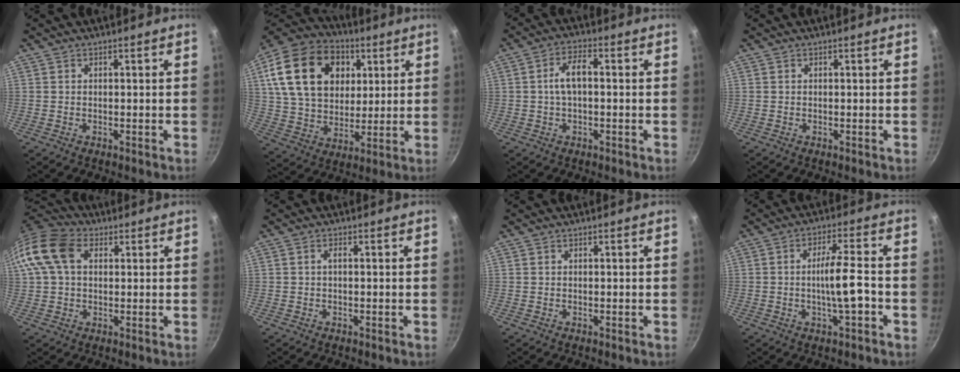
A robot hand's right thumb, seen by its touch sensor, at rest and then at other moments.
{"total": 24.7, "force": [7.5, 17.8, 15.4], "torque": [-0.257, 0.001, 0.129]}
{"total": 5.5, "force": [0.0, 2.7, 4.8], "torque": [-0.090, 0.022, -0.003]}
{"total": 0.0}
{"total": 12.5, "force": [3.3, 8.5, 8.6], "torque": [-0.160, 0.022, 0.043]}
{"total": 1.0, "force": [0.0, 0.4, 0.9], "torque": [-0.021, 0.006, -0.001]}
{"total": 0.0}
{"total": 7.4, "force": [-1.9, 1.2, 7.0], "torque": [-0.119, 0.019, -0.036]}